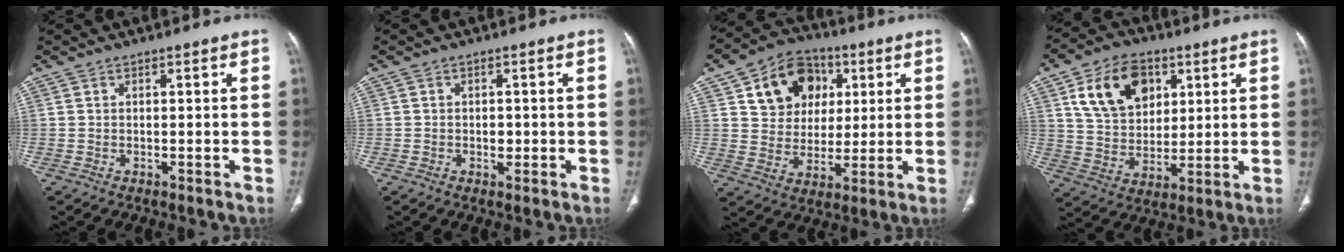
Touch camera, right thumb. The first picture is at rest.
{"total": 1.7, "force": [-0.3, 1.2, 1.2], "torque": [-0.011, 0.003, -0.002]}
{"total": 14.5, "force": [5.5, 11.4, 7.0], "torque": [-0.074, -0.003, 0.094]}
{"total": 15.1, "force": [6.0, 10.5, 9.0], "torque": [-0.120, -0.013, 0.113]}